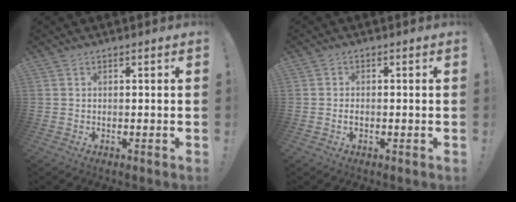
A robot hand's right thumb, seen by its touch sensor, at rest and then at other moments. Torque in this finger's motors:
{"motor_torque": [0.19, -0.01, -0.03, 0.10, 0.05]}